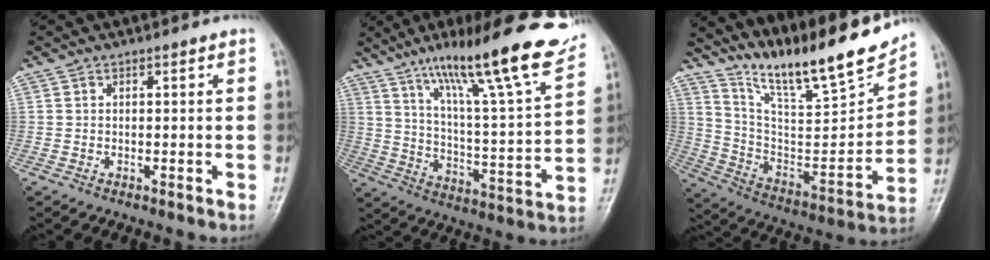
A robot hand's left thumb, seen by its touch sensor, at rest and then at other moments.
{"total": 23.7, "force": [16.3, 2.6, 16.9], "torque": [-0.240, -0.060, 0.259]}
{"total": 20.8, "force": [17.0, 3.0, 11.5], "torque": [-0.157, -0.093, 0.299]}